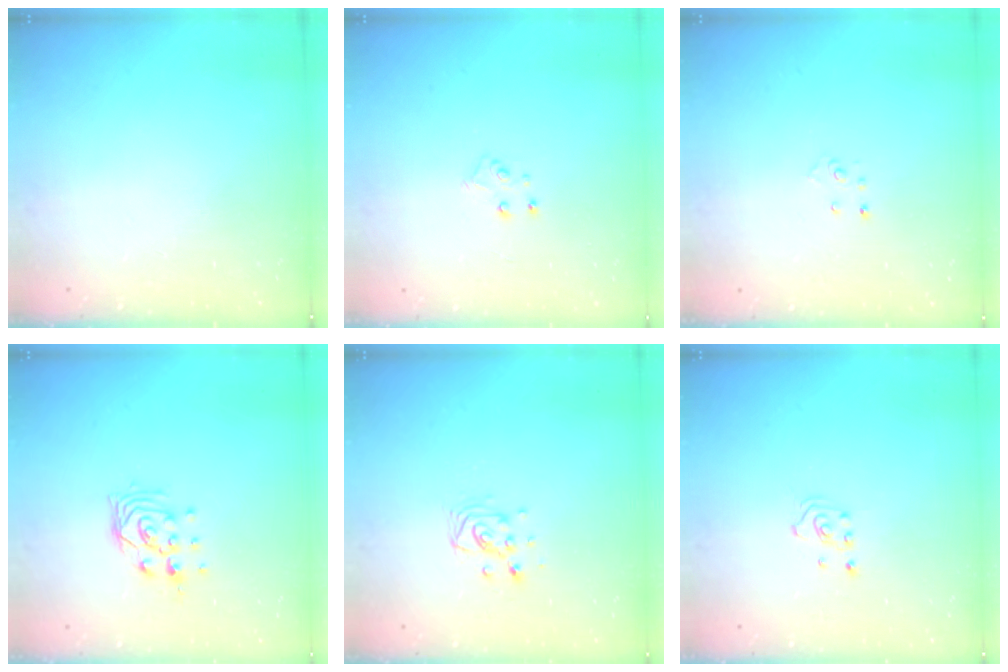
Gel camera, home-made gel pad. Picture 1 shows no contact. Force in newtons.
{"total": 4.0, "press": 4.0, "slide": 0.2}
{"total": 2.6, "press": 2.6, "slide": 0.3}
{"total": 8.5, "press": 8.5, "slide": 0.8}
{"total": 7.7, "press": 7.3, "slide": 2.4}
{"total": 1.6, "press": 1.5, "slide": 0.2}